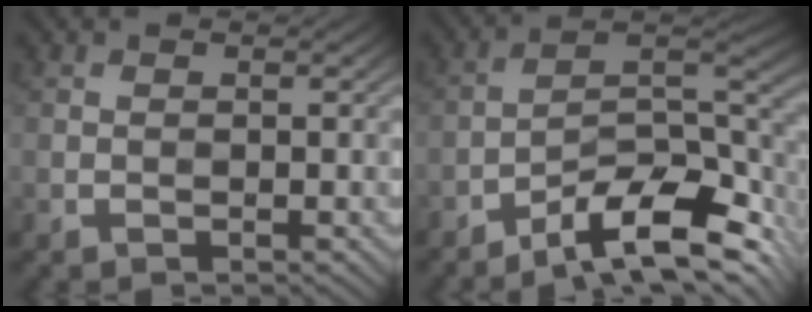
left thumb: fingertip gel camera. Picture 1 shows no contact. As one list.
[{"total": 12.0, "force": [-7.9, 3.1, 8.5], "torque": [-0.140, -0.001, -0.143]}]